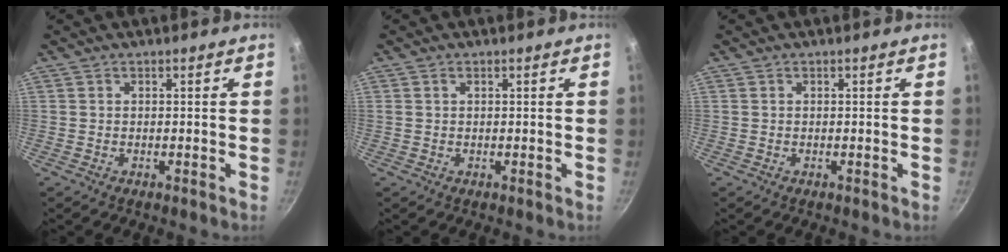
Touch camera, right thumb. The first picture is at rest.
{"total": 0.7, "force": [0.4, 0.4, 0.5], "torque": [-0.008, 0.003, 0.006]}
{"total": 0.0}